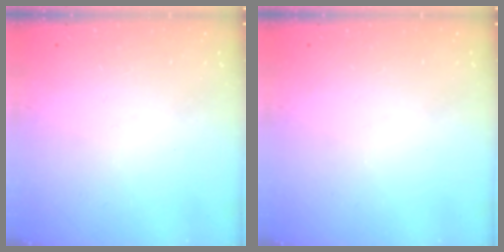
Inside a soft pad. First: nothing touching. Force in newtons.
{"total": 0.0}